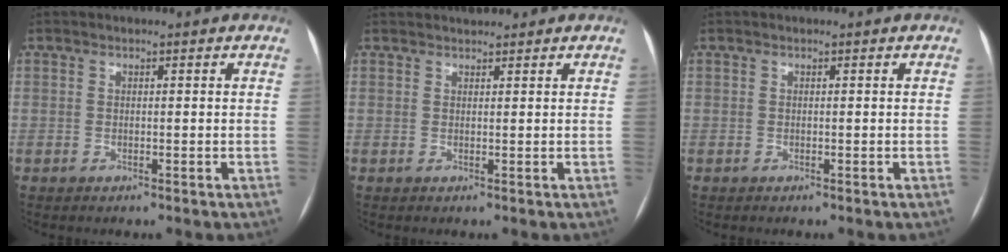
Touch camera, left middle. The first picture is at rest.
{"total": 2.2, "force": [2.1, 0.5, 0.3], "torque": [-0.003, 0.022, 0.035]}
{"total": 0.0}